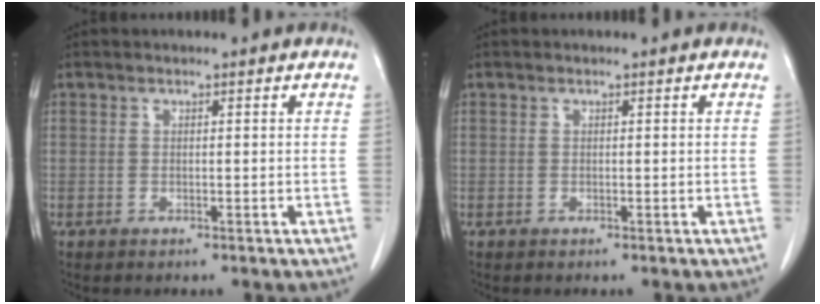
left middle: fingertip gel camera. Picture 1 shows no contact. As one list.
[{"total": 0.0}]